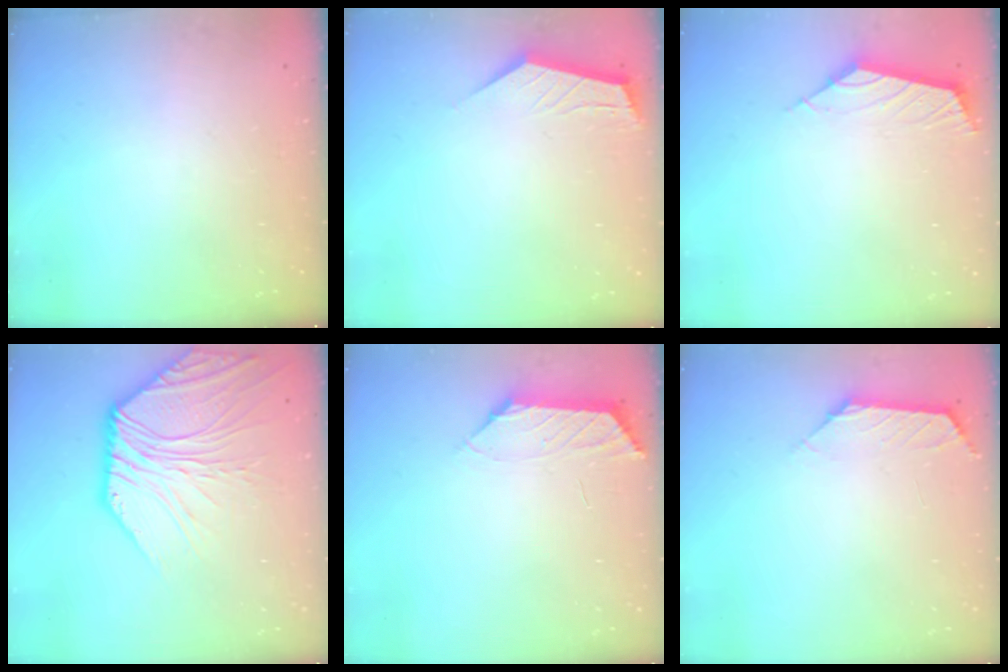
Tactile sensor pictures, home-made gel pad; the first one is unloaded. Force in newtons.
{"total": 2.8, "press": 2.8, "slide": 0.4}
{"total": 2.8, "press": 2.7, "slide": 0.7}
{"total": 10.3, "press": 10.1, "slide": 1.8}
{"total": 0.9, "press": 0.7, "slide": 0.4}
{"total": 1.0, "press": 0.8, "slide": 0.5}